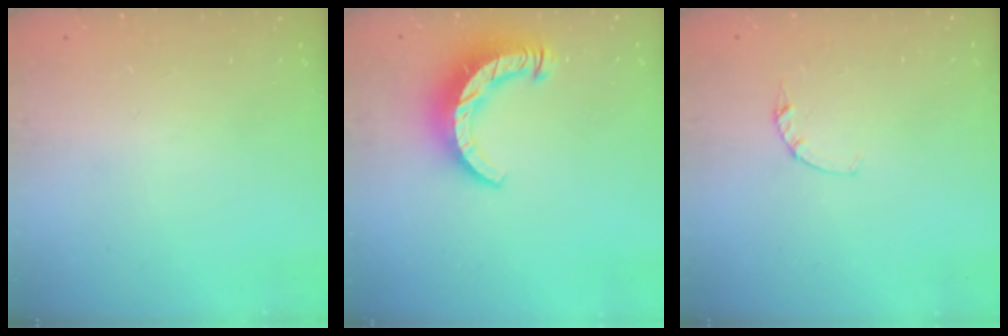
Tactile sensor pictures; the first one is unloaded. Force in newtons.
{"total": 10.5, "press": 10.5, "slide": 1.2}
{"total": 1.2, "press": 1.1, "slide": 0.3}